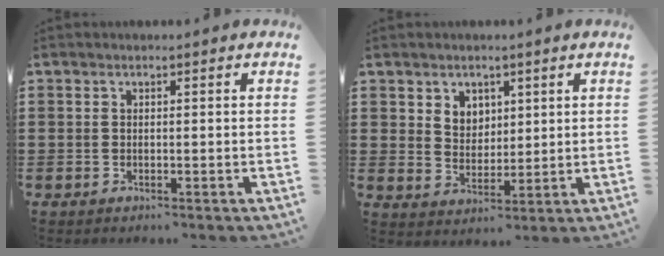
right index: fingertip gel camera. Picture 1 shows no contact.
{"total": 4.1, "force": [2.4, 3.2, 0.6], "torque": [-0.019, 0.006, 0.044]}